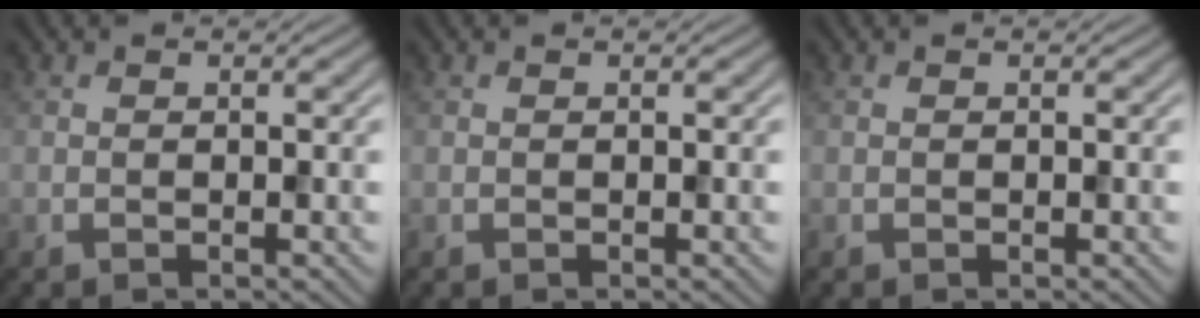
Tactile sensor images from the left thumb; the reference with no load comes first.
{"total": 0.0}
{"total": 0.0}